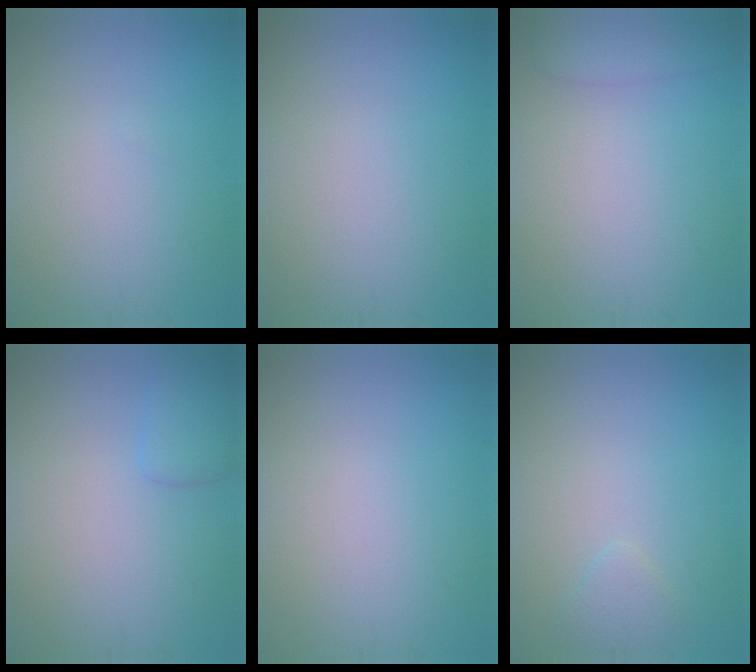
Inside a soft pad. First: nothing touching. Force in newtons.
{"total": 0.0}
{"total": 2.4, "press": 2.3, "slide": 0.3}
{"total": 1.6, "press": 1.6, "slide": 0.1}
{"total": 0.0}
{"total": 1.1, "press": 1.1, "slide": 0.1}